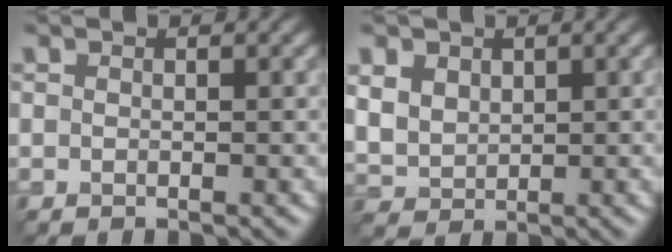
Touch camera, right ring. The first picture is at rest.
{"total": 4.0, "force": [1.6, 3.0, 2.0], "torque": [-0.062, 0.004, 0.039]}